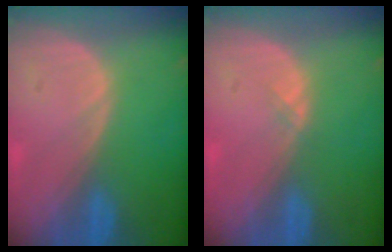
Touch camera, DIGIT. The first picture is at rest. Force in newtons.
{"total": 0.8, "press": 0.5, "slide": 0.6}